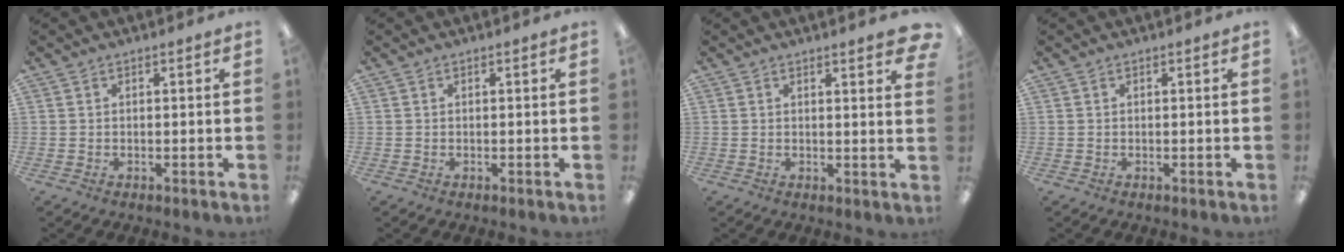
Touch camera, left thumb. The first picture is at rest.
{"total": 0.0}
{"total": 3.3, "force": [2.7, 0.4, 1.8], "torque": [-0.019, -0.017, 0.042]}
{"total": 0.0}